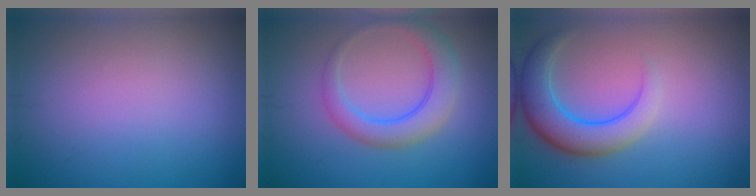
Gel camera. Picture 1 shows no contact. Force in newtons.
{"total": 3.9, "press": 3.9, "slide": 0.1}
{"total": 5.0, "press": 5.0, "slide": 0.5}